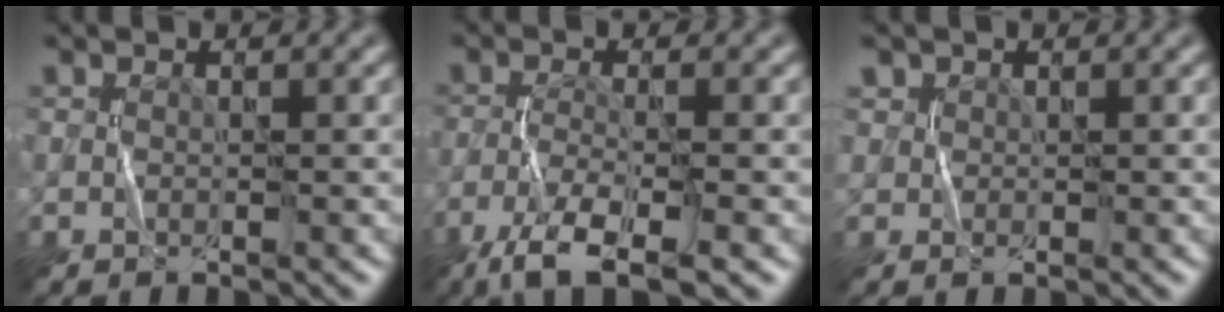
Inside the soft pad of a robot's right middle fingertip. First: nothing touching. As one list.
[{"total": 5.8, "force": [-3.9, 1.2, 4.2], "torque": [-0.078, -0.006, -0.079]}, {"total": 1.4, "force": [0.5, 1.3, 0.3], "torque": [0.001, -0.004, 0.006]}]